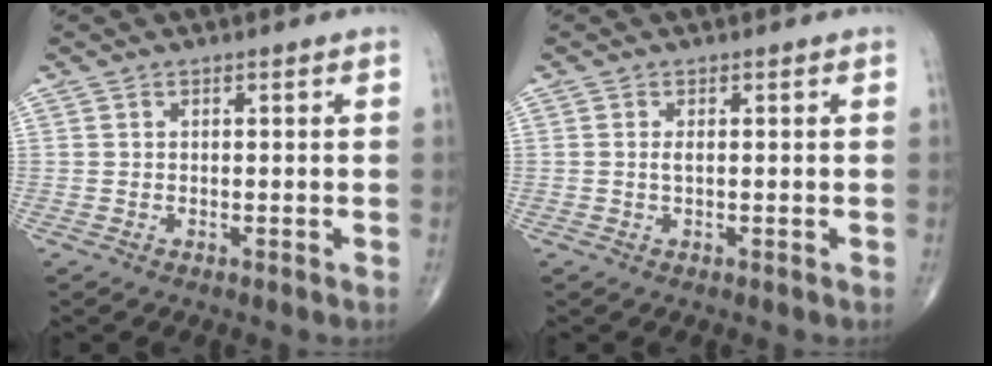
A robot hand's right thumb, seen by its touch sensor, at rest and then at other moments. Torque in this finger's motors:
{"motor_torque": [0.10, 0.05, 0.24, 0.11, -0.01]}